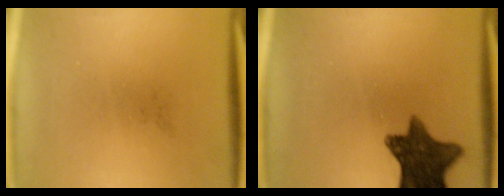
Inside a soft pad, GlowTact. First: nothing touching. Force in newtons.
{"total": 10.9}